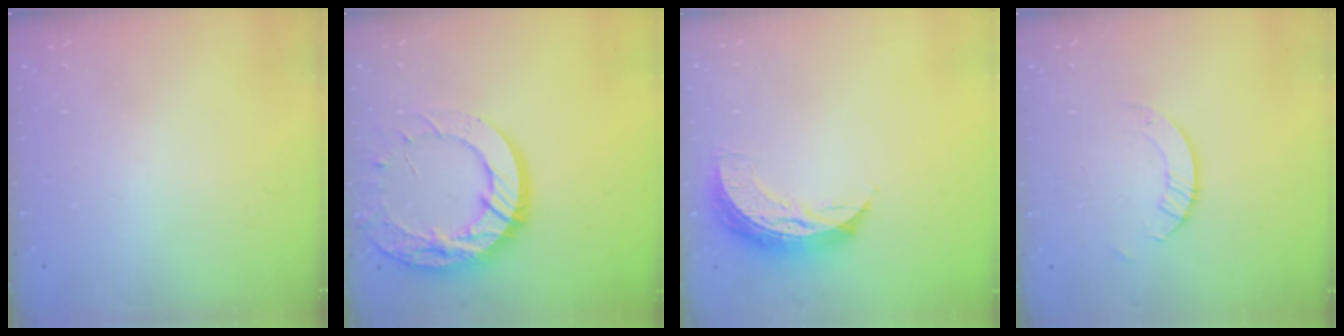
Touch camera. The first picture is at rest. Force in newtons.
{"total": 18.0, "press": 17.9, "slide": 1.6}
{"total": 8.6, "press": 8.5, "slide": 0.5}
{"total": 2.6, "press": 2.6, "slide": 0.2}